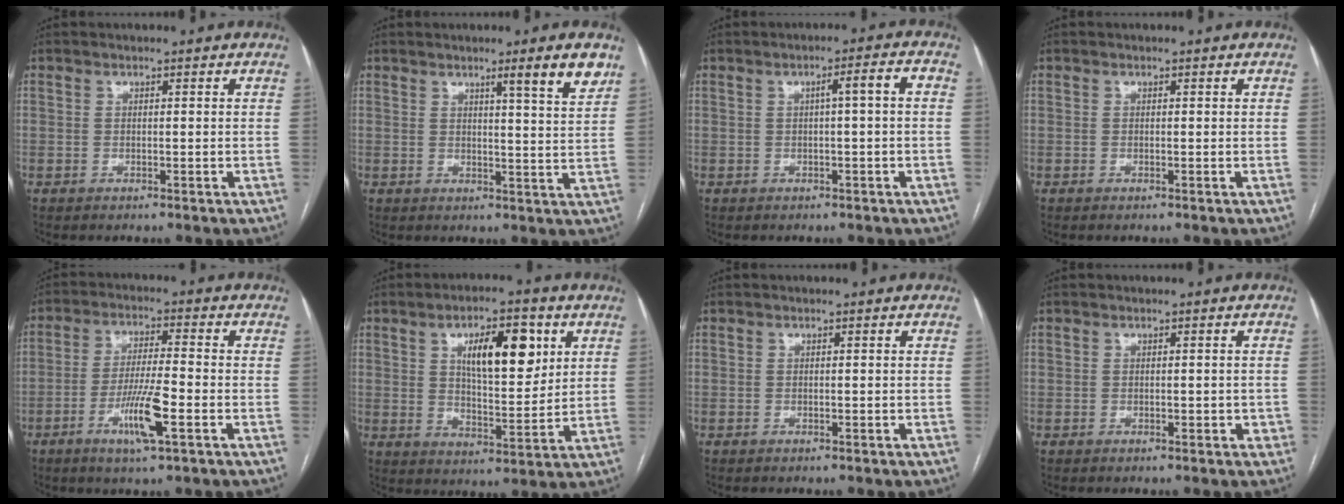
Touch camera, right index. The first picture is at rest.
{"total": 6.0, "force": [3.9, -0.7, 4.6], "torque": [-0.064, -0.021, 0.050]}
{"total": 3.4, "force": [0.1, 0.0, 3.4], "torque": [-0.049, 0.011, 0.003]}
{"total": 0.0}
{"total": 8.4, "force": [-3.4, 0.4, 7.7], "torque": [-0.147, -0.010, -0.062]}
{"total": 11.7, "force": [4.4, 4.0, 10.1], "torque": [-0.161, 0.006, 0.076]}
{"total": 0.0}
{"total": 1.2, "force": [-0.1, 0.9, 0.8], "torque": [-0.013, 0.013, 0.004]}